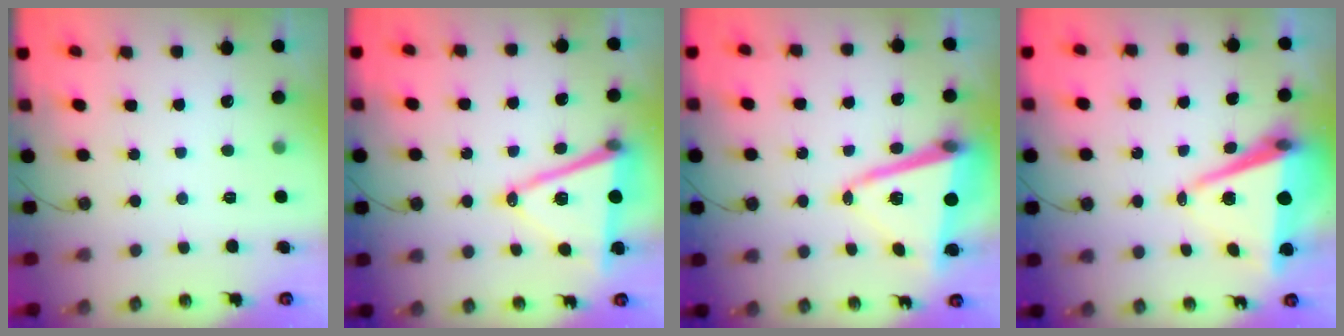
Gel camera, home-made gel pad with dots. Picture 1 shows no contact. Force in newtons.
{"total": 15.1, "press": 14.6, "slide": 3.7}
{"total": 12.8, "press": 12.5, "slide": 2.5}
{"total": 10.1, "press": 9.2, "slide": 4.1}